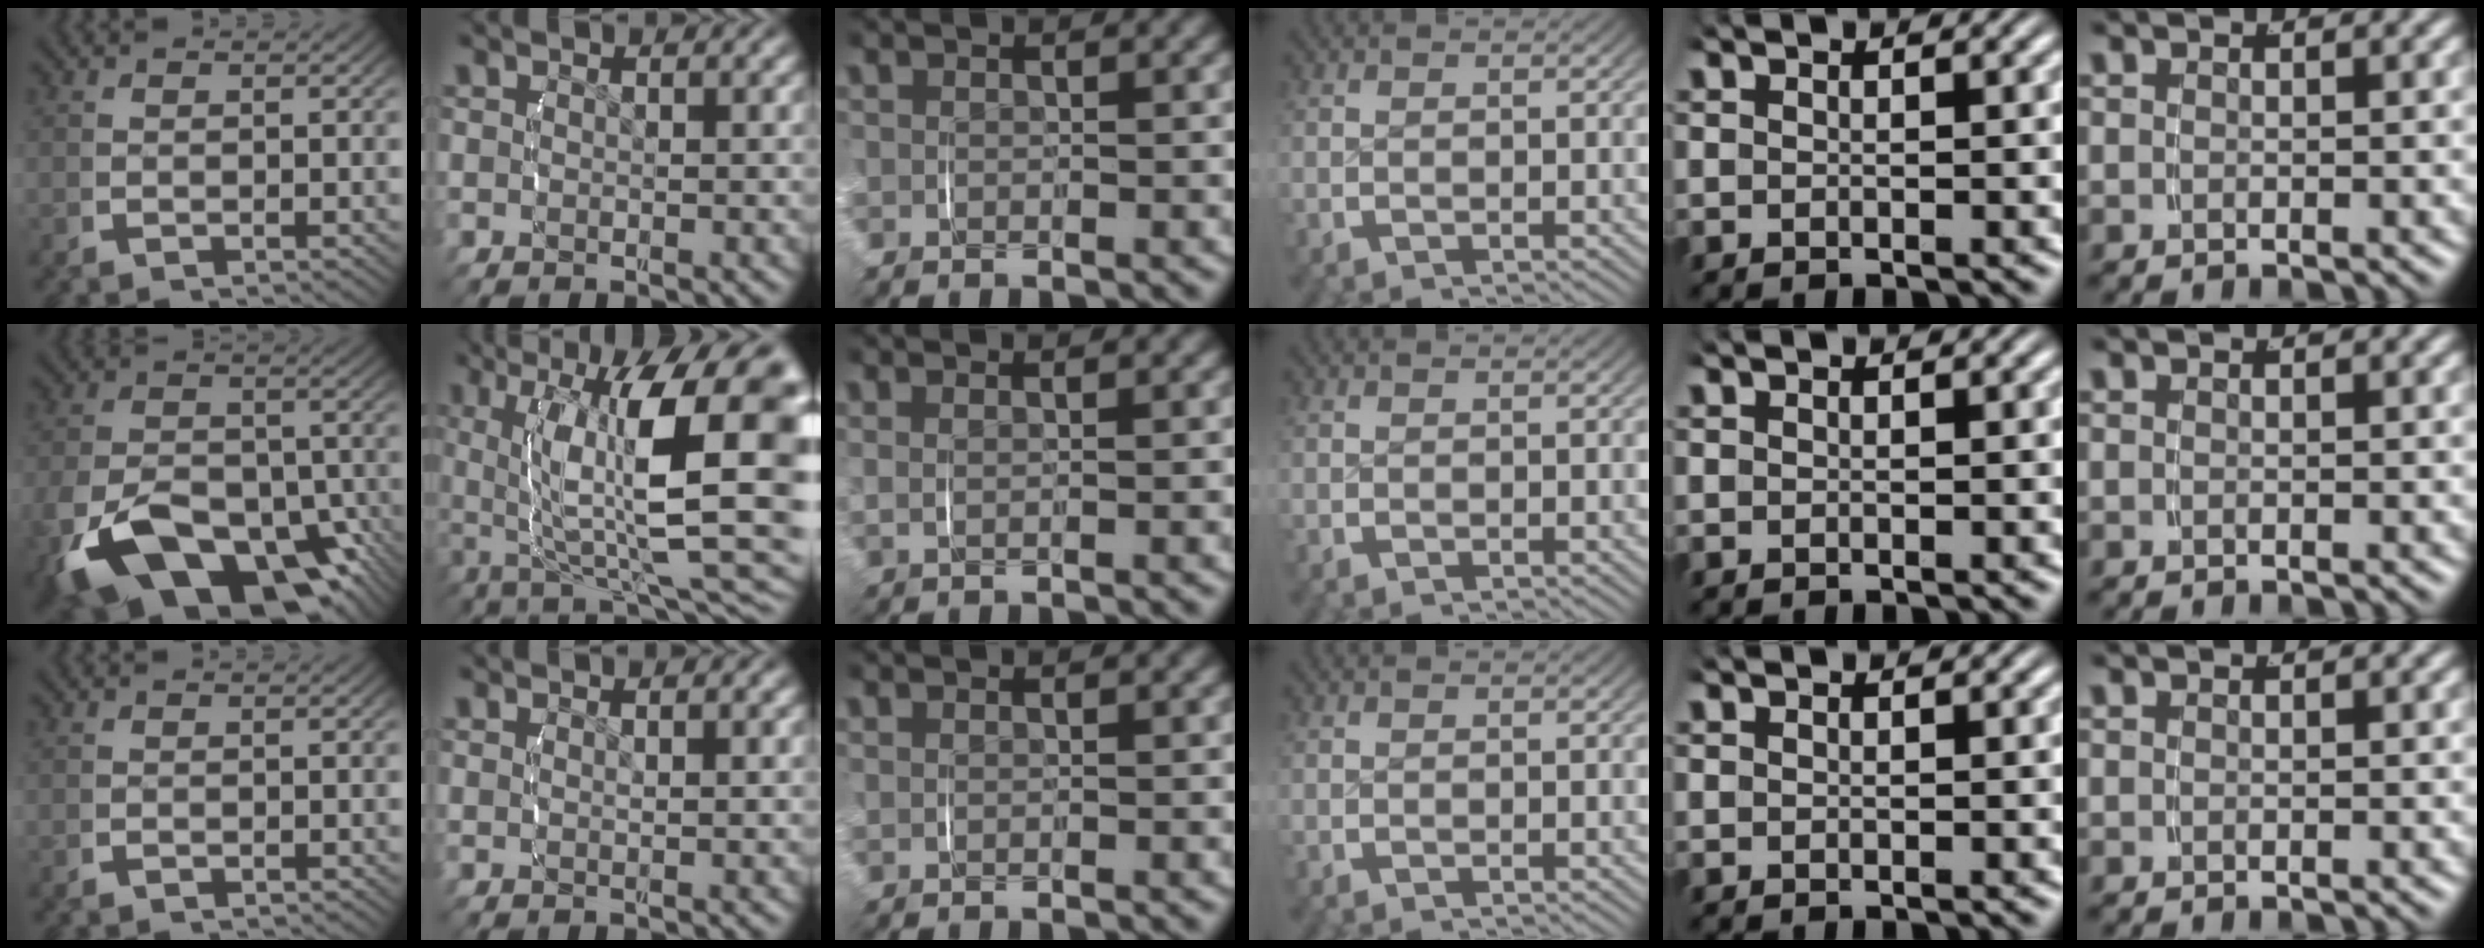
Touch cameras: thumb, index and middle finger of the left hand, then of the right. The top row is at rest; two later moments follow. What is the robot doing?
{"motion": "lift_and_place", "object": "ethernet cable"}